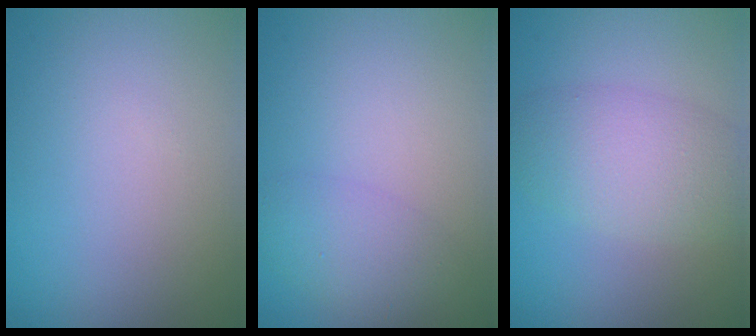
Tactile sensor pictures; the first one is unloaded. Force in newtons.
{"total": 2.7, "press": 2.7, "slide": 0.1}
{"total": 4.8, "press": 4.8, "slide": 0.1}